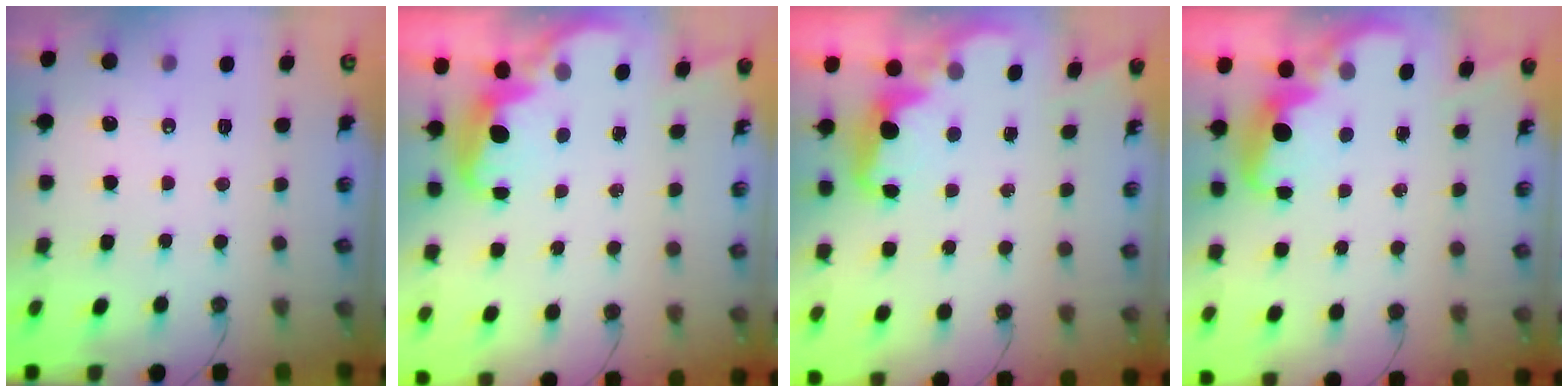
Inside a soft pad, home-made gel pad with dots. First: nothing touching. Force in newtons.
{"total": 2.6, "press": 2.6, "slide": 0.6}
{"total": 2.6, "press": 2.5, "slide": 0.5}
{"total": 2.7, "press": 2.6, "slide": 0.5}